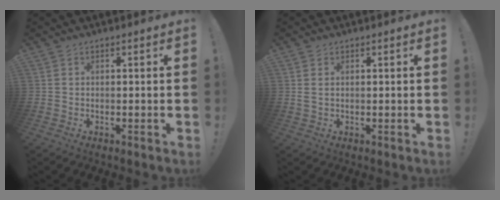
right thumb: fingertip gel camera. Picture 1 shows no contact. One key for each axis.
{"total": 1.5, "fx": 0.8, "fy": 0.8, "fz": 1.0, "tx": -0.014, "ty": 0.001, "tz": 0.013}